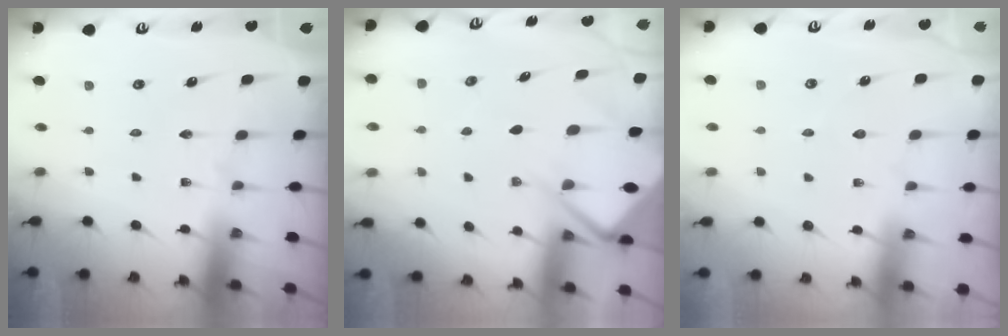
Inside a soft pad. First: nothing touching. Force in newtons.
{"total": 9.0, "press": 9.0, "slide": 0.9}
{"total": 2.1, "press": 2.1, "slide": 0.3}